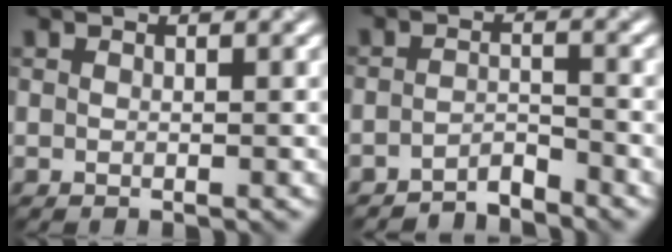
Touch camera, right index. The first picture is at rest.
{"total": 2.3, "force": [-2.2, 0.3, 0.5], "torque": [-0.007, 0.006, -0.045]}